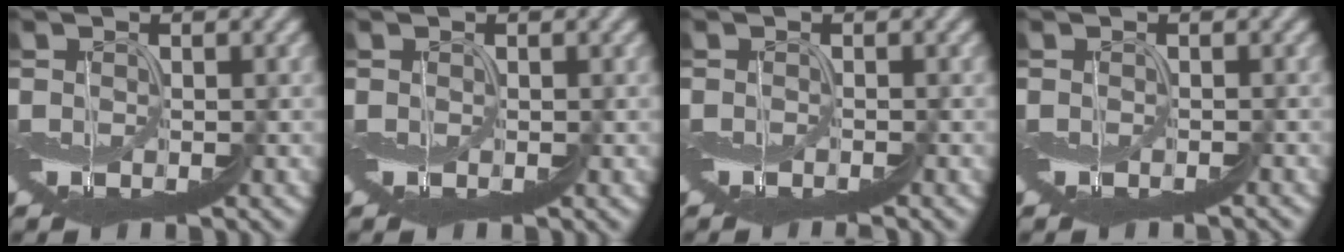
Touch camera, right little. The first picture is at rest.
{"total": 0.0}
{"total": 1.3, "force": [-1.2, -0.5, 0.1], "torque": [0.002, 0.007, -0.025]}
{"total": 1.2, "force": [-1.1, 0.2, 0.2], "torque": [0.002, 0.002, -0.016]}